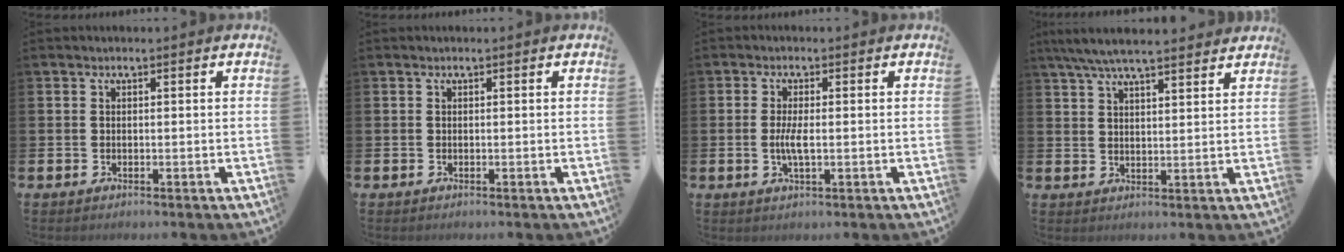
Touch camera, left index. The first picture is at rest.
{"total": 0.0}
{"total": 2.9, "force": [-0.3, 0.8, 2.7], "torque": [-0.045, -0.003, -0.009]}
{"total": 6.4, "force": [5.9, 0.7, 2.4], "torque": [-0.059, -0.018, 0.106]}